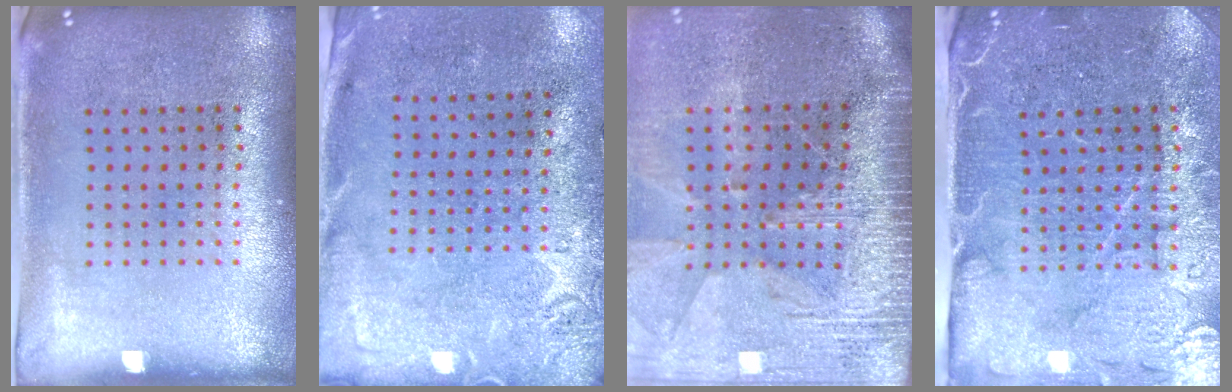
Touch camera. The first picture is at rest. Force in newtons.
{"total": 2.8, "press": 2.2, "slide": 1.8}
{"total": 3.8, "press": 3.3, "slide": 1.9}
{"total": 4.5, "press": 3.9, "slide": 2.2}